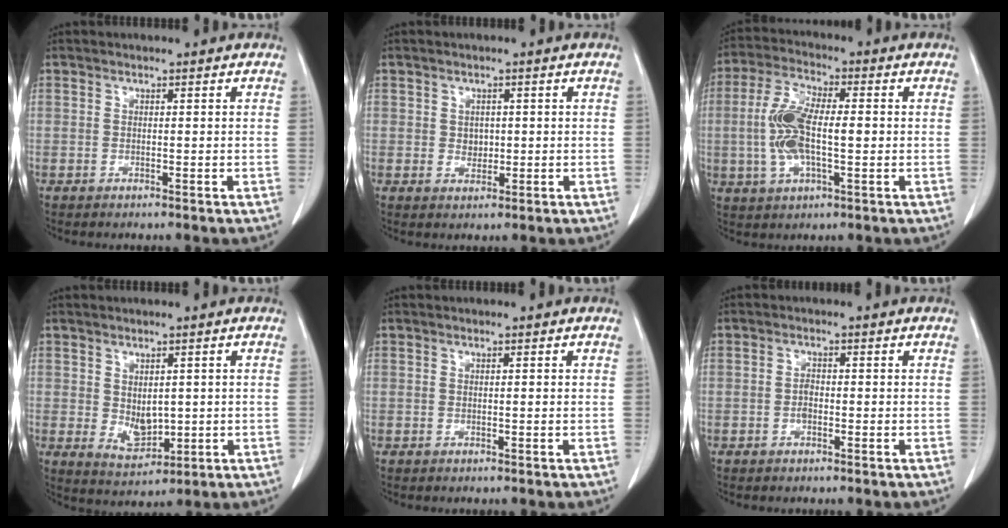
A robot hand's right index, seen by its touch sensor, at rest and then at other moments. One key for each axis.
{"total": 1.9, "fx": 0.1, "fy": 1.7, "fz": 1.0, "tx": -0.013, "ty": 0.000, "tz": 0.006}
{"total": 10.2, "fx": -0.3, "fy": 3.5, "fz": 9.6, "tx": -0.209, "ty": 0.012, "tz": -0.004}
{"total": 4.9, "fx": 0.2, "fy": 3.1, "fz": 3.8, "tx": -0.068, "ty": -0.009, "tz": 0.021}
{"total": 0.0}
{"total": 1.5, "fx": -0.4, "fy": 0.8, "fz": 1.2, "tx": -0.021, "ty": 0.003, "tz": -0.008}